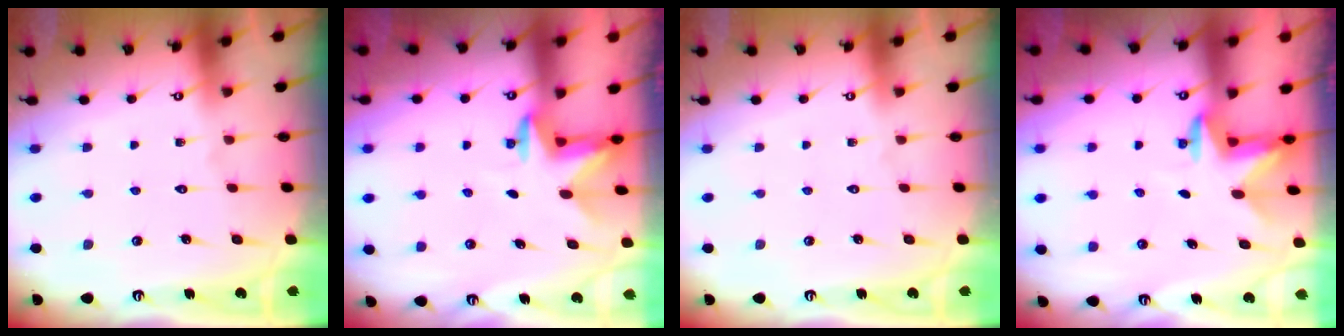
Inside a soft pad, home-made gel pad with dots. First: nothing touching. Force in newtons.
{"total": 2.8, "press": 2.8, "slide": 0.2}
{"total": 0.0}
{"total": 2.8, "press": 2.8, "slide": 0.2}